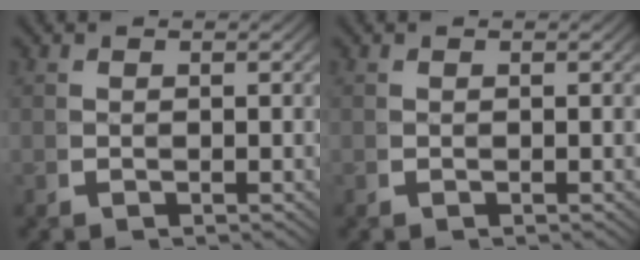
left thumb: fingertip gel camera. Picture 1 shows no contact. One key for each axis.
{"total": 0.0}